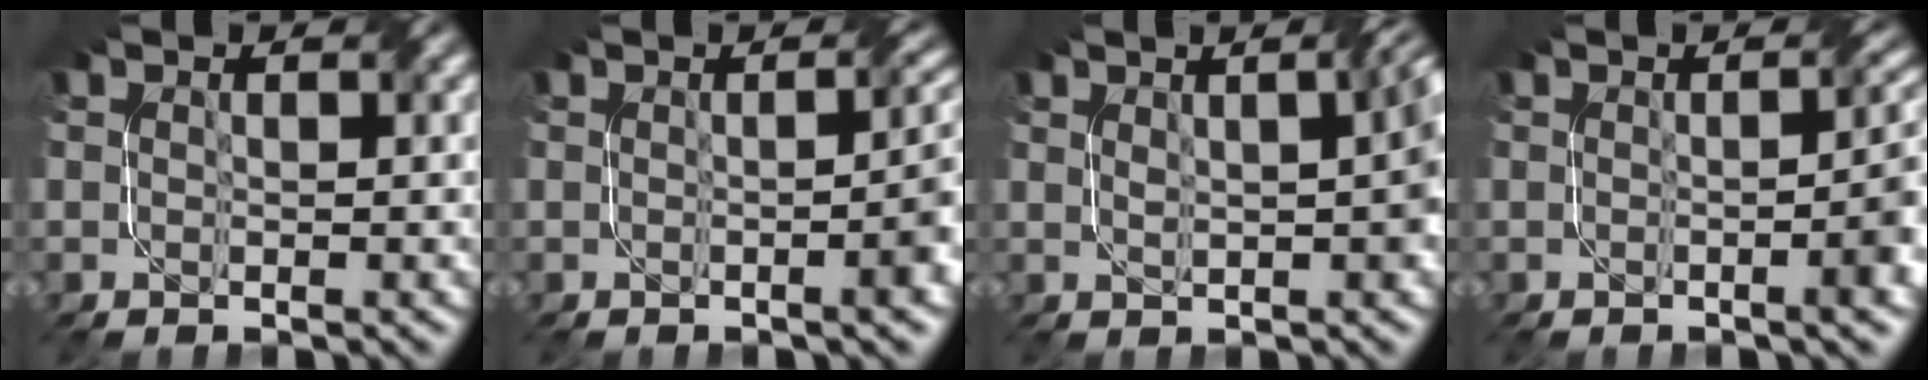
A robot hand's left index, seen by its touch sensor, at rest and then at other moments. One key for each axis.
{"total": 4.5, "fx": -0.5, "fy": 1.4, "fz": 4.2, "tx": -0.030, "ty": 0.009, "tz": -0.006}
{"total": 4.5, "fx": 1.1, "fy": 1.3, "fz": 4.2, "tx": -0.044, "ty": 0.014, "tz": 0.013}
{"total": 5.0, "fx": -0.6, "fy": 1.5, "fz": 4.8, "tx": -0.042, "ty": 0.007, "tz": -0.008}